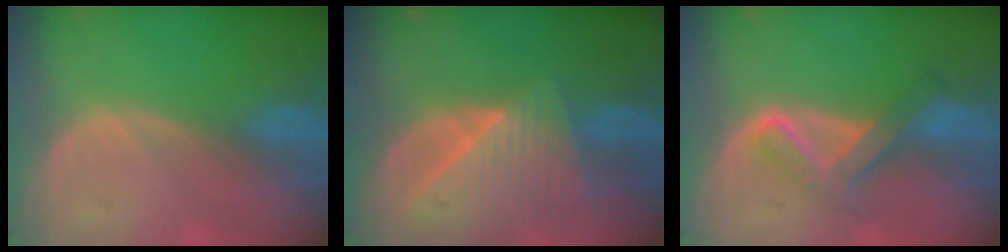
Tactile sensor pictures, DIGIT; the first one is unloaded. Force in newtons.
{"total": 8.8, "press": 7.9, "slide": 3.9}
{"total": 6.7, "press": 5.6, "slide": 3.6}